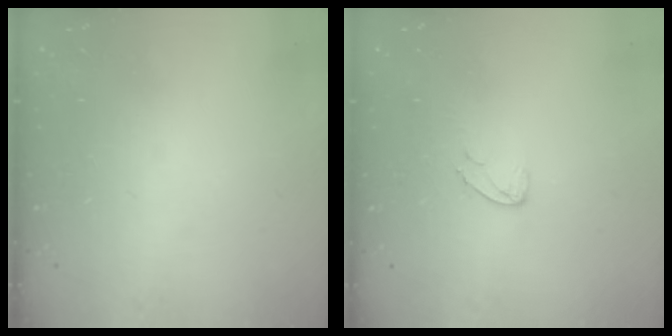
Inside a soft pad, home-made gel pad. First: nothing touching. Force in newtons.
{"total": 5.2, "press": 5.1, "slide": 0.5}